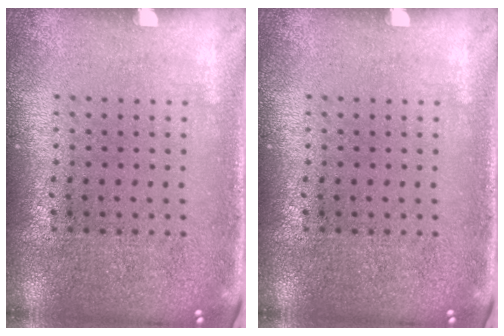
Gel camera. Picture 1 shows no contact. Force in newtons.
{"total": 0.0}